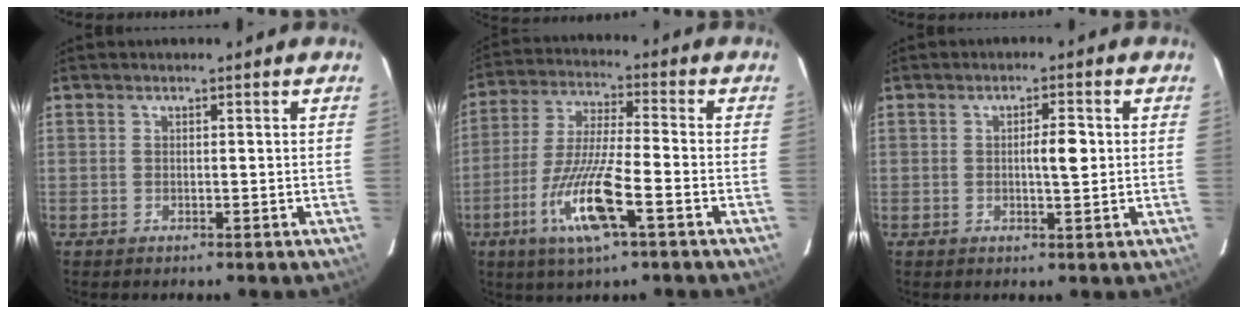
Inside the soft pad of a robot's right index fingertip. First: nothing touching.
{"total": 12.6, "force": [-5.3, 1.1, 11.4], "torque": [-0.228, -0.018, -0.098]}
{"total": 3.4, "force": [0.2, 0.6, 3.3], "torque": [-0.052, 0.002, 0.002]}